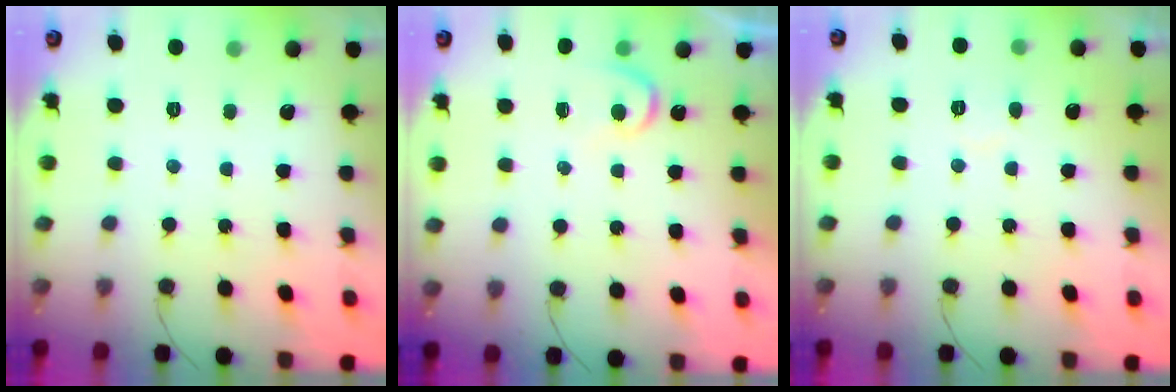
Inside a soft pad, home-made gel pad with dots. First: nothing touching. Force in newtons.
{"total": 5.4, "press": 5.4, "slide": 0.5}
{"total": 4.6, "press": 4.6, "slide": 0.5}